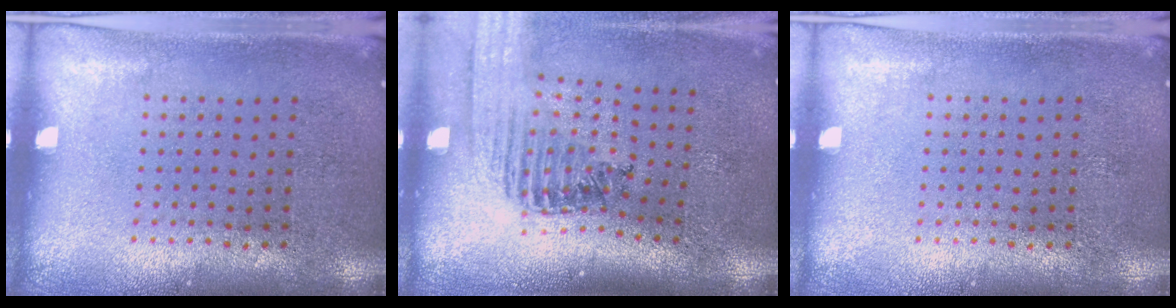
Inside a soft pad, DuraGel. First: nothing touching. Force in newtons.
{"total": 1.5, "press": 1.4, "slide": 0.3}
{"total": 0.0}